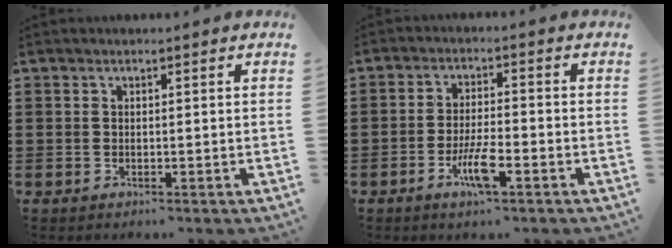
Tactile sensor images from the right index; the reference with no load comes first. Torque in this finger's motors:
{"motor_torque": [1.21, -0.66, 0.51, 0.19]}